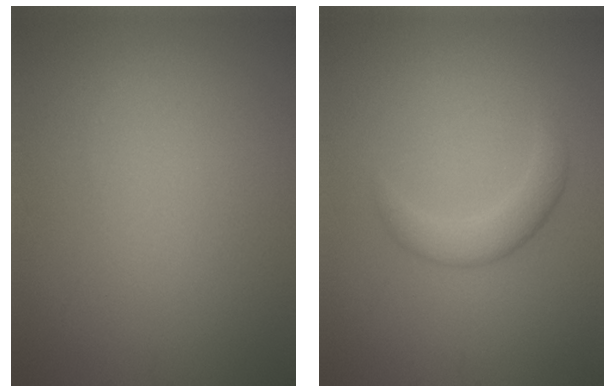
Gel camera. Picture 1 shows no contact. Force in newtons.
{"total": 2.5, "press": 2.5, "slide": 0.0}